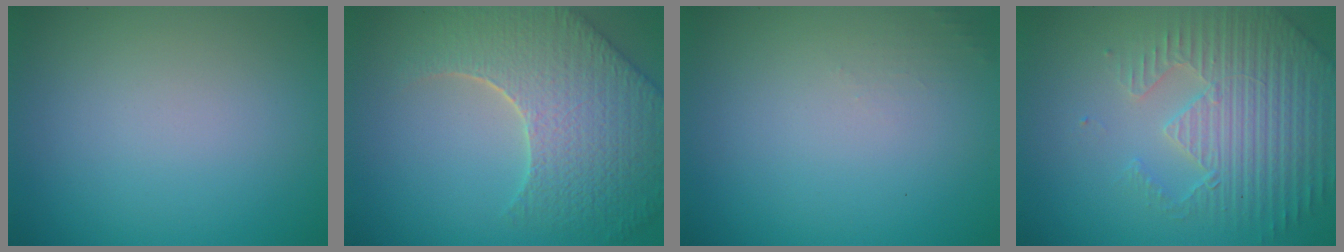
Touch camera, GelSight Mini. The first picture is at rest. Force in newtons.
{"total": 8.9, "press": 6.4, "slide": 6.3}
{"total": 0.7, "press": 0.6, "slide": 0.1}
{"total": 4.5, "press": 4.5, "slide": 0.8}